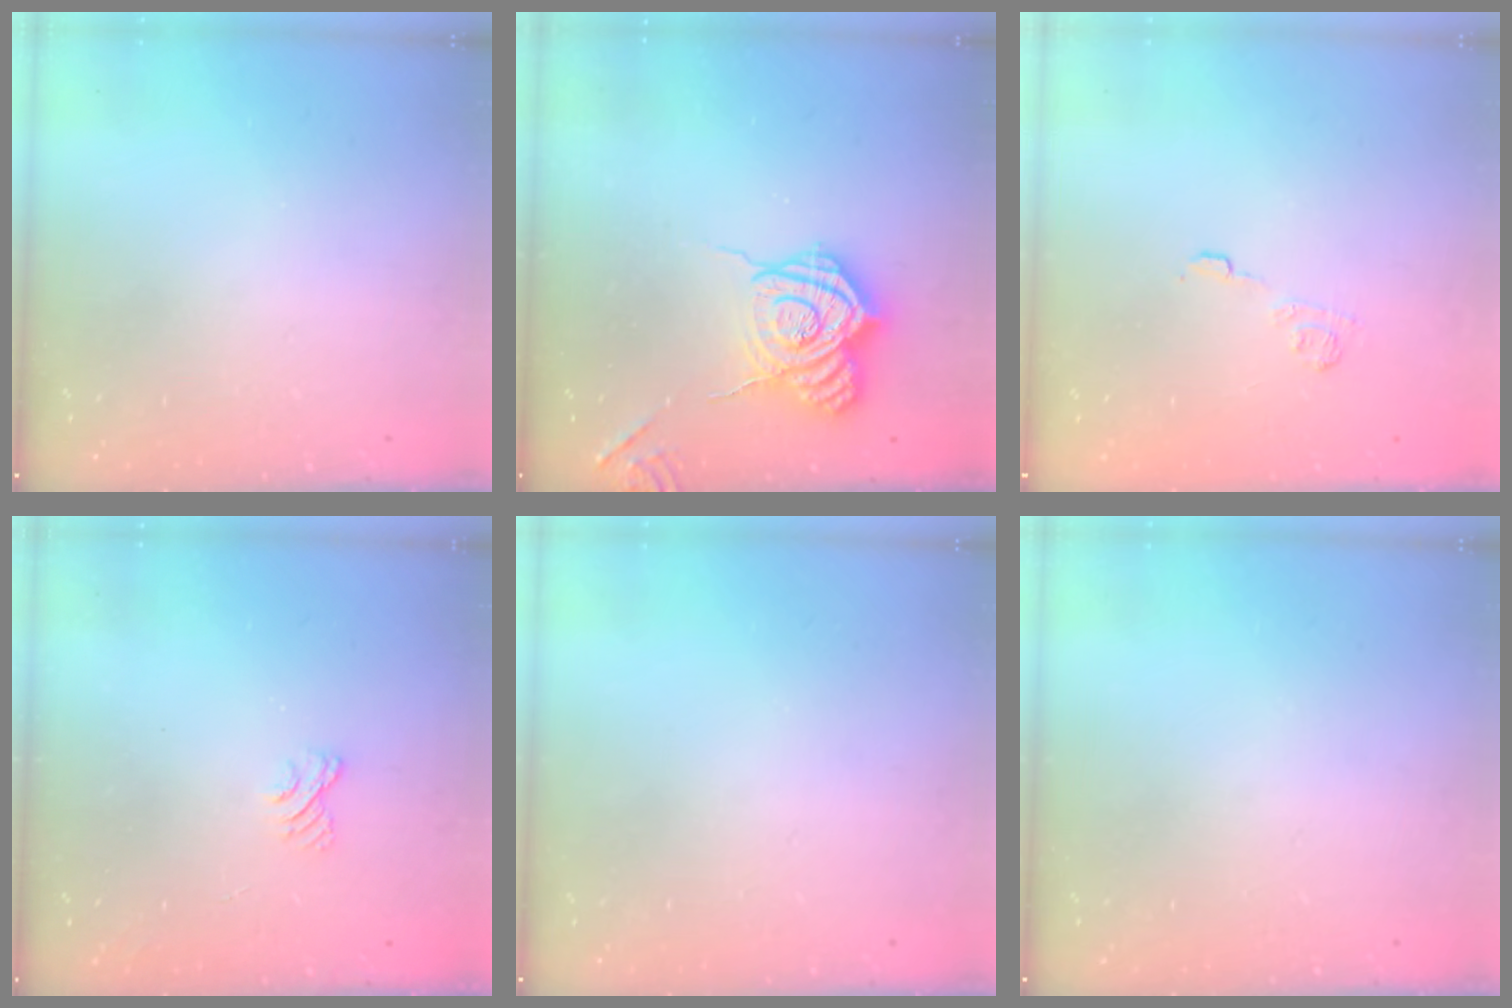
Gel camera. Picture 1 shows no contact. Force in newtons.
{"total": 16.2, "press": 16.2, "slide": 1.1}
{"total": 7.5, "press": 7.4, "slide": 1.3}
{"total": 3.1, "press": 2.8, "slide": 1.2}
{"total": 0.0}
{"total": 0.0}